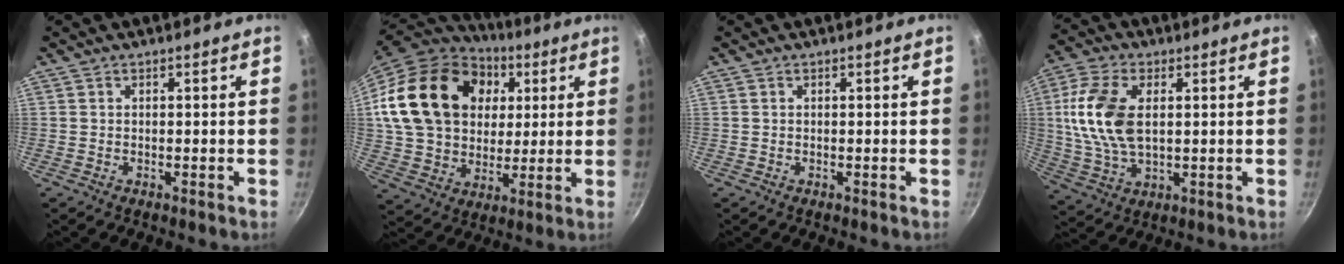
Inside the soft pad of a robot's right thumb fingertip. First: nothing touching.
{"total": 26.5, "force": [7.1, 19.7, 16.2], "torque": [-0.273, 0.011, 0.129]}
{"total": 0.0}
{"total": 14.0, "force": [2.2, 8.1, 11.3], "torque": [-0.220, 0.000, 0.041]}